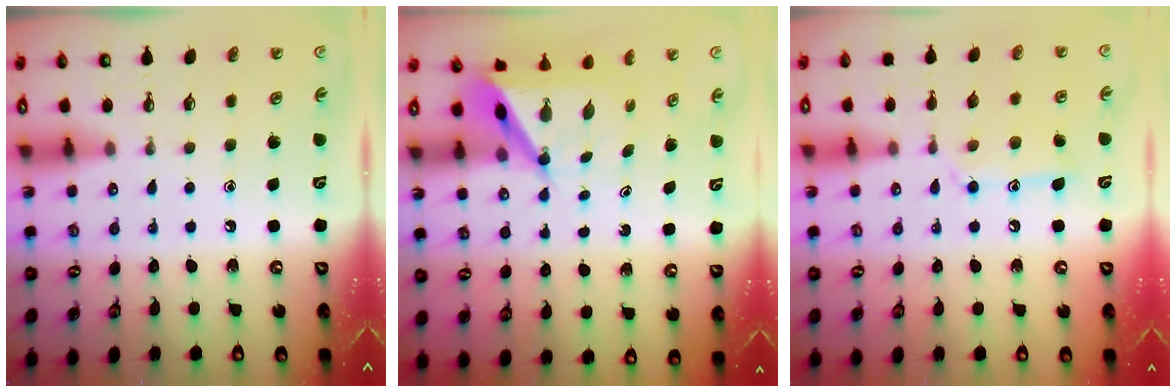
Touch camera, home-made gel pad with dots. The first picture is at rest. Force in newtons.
{"total": 6.3, "press": 6.3, "slide": 0.6}
{"total": 12.4, "press": 12.4, "slide": 0.8}